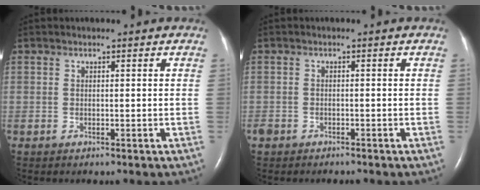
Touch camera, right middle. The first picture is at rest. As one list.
[{"total": 3.0, "force": [-2.4, 1.5, 0.9], "torque": [-0.020, -0.003, -0.038]}]